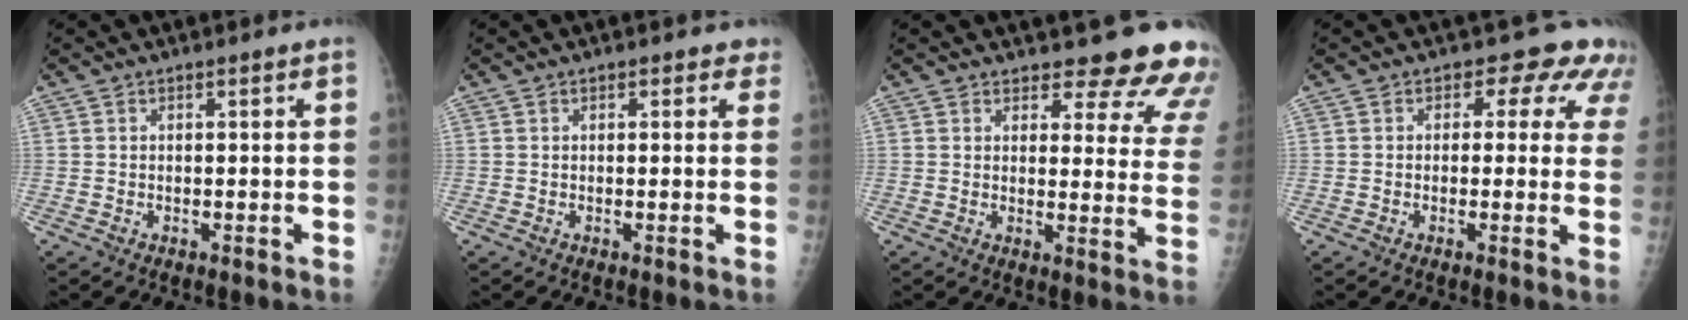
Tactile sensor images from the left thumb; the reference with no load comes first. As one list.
[{"total": 1.8, "force": [1.1, 1.2, 0.8], "torque": [0.014, -0.001, 0.007]}, {"total": 15.6, "force": [14.3, 4.8, 4.0], "torque": [0.005, -0.112, 0.143]}, {"total": 7.7, "force": [4.0, 5.4, 4.0], "torque": [0.004, -0.007, 0.025]}]